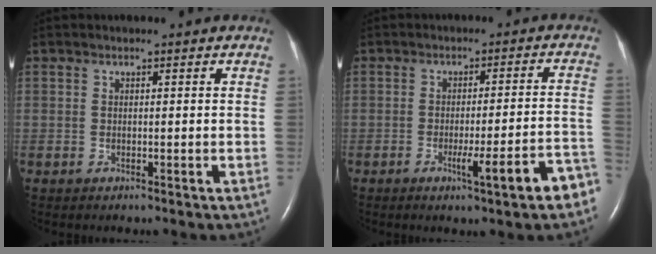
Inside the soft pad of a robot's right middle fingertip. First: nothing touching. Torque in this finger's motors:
{"motor_torque": [1.18, -0.63, 0.20, 0.08]}